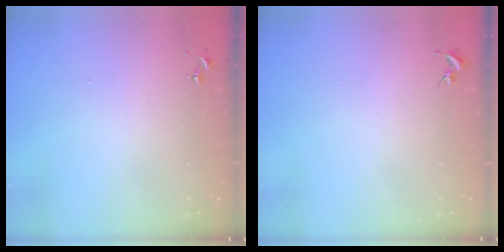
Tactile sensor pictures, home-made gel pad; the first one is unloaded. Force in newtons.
{"total": 0.0}